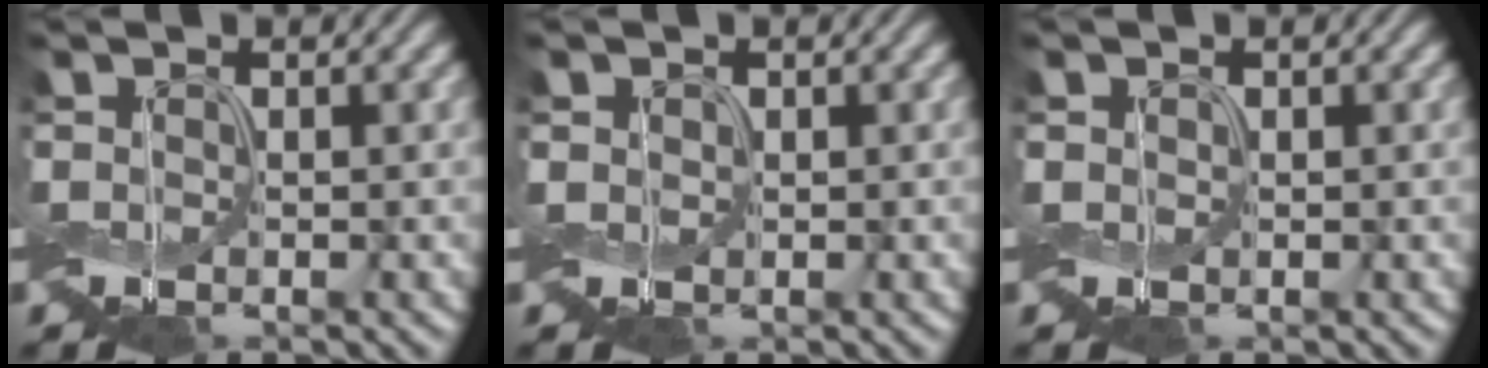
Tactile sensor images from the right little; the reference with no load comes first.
{"total": 0.9, "force": [0.1, 0.8, 0.4], "torque": [-0.012, 0.001, -0.001]}
{"total": 0.6, "force": [0.1, 0.6, 0.2], "torque": [-0.008, 0.001, 0.000]}